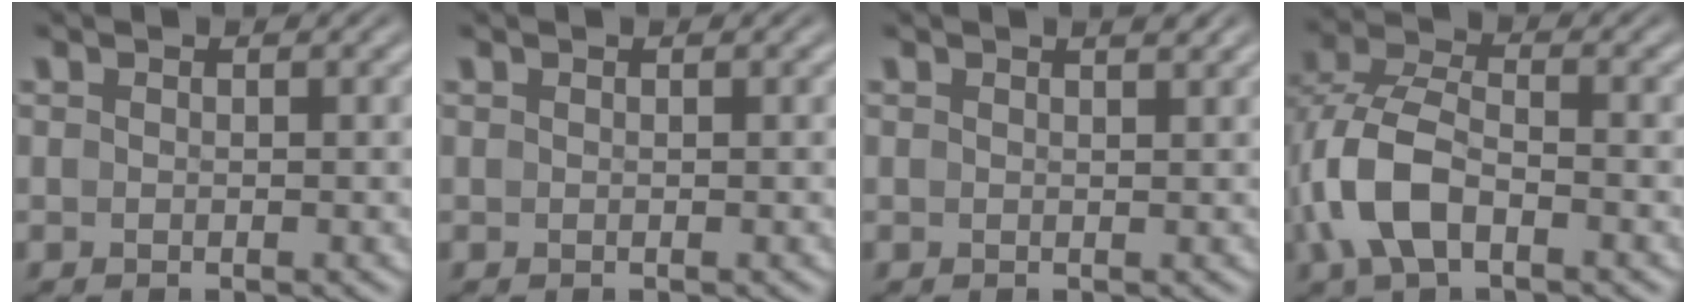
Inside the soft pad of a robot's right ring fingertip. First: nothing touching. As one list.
[{"total": 0.0}, {"total": 0.6, "force": [0.6, 0.0, 0.2], "torque": [-0.001, 0.001, 0.009]}, {"total": 6.4, "force": [-1.4, 4.3, 4.6], "torque": [-0.128, -0.021, -0.015]}]